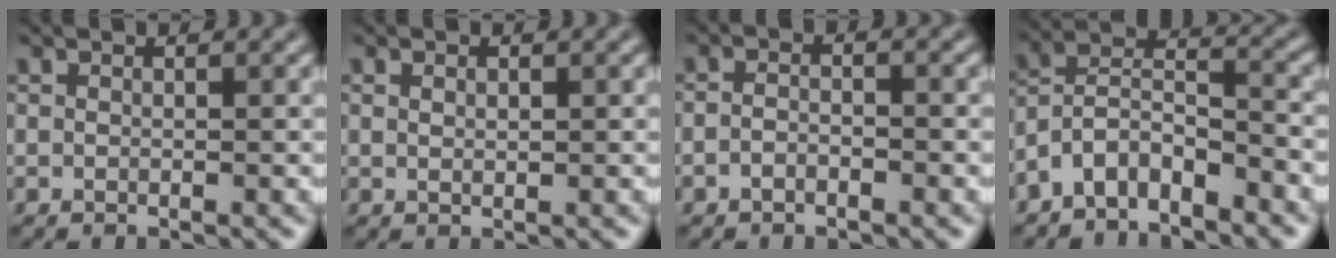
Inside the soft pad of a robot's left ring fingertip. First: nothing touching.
{"total": 0.9, "force": [0.4, 0.5, 0.6], "torque": [-0.011, 0.000, 0.008]}
{"total": 1.5, "force": [-0.8, 0.7, 1.0], "torque": [-0.022, 0.001, -0.020]}
{"total": 5.5, "force": [-3.8, 2.3, 3.2], "torque": [-0.057, 0.007, -0.080]}